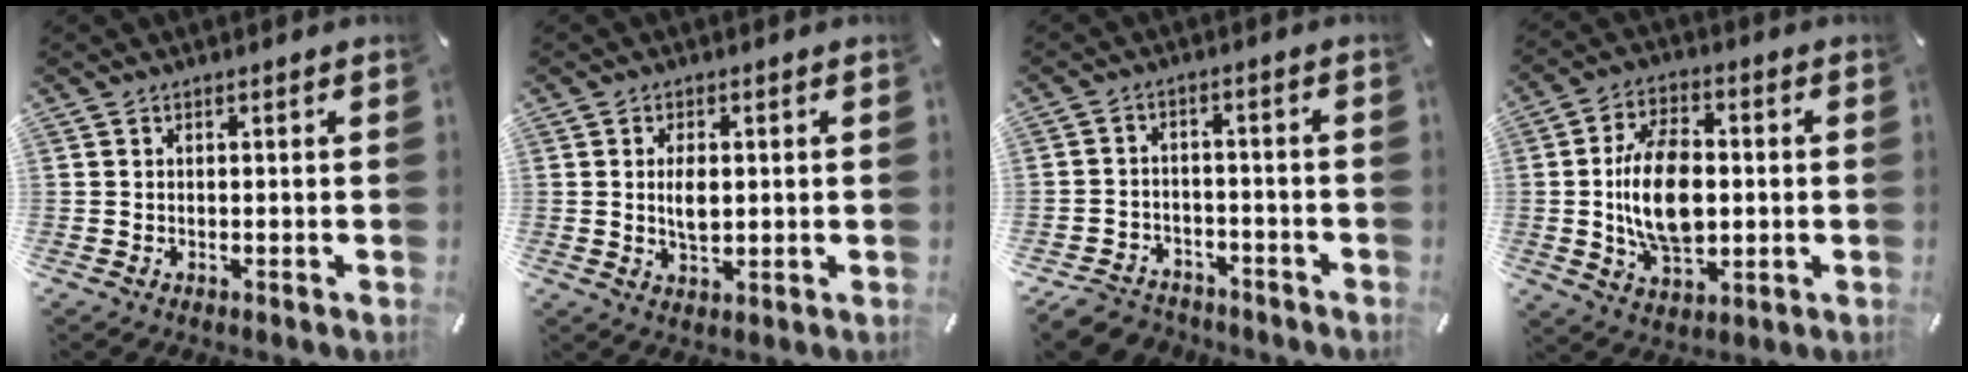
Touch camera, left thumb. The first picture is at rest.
{"total": 4.7, "force": [0.5, 2.6, 3.9], "torque": [-0.071, -0.004, 0.003]}
{"total": 5.7, "force": [-4.4, 3.3, 1.3], "torque": [-0.032, 0.021, -0.086]}
{"total": 14.7, "force": [-0.4, 9.0, 11.6], "torque": [-0.231, -0.003, -0.011]}